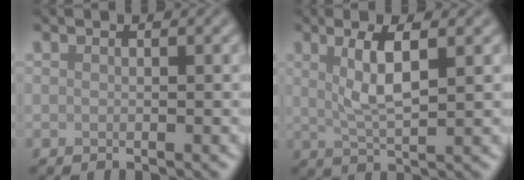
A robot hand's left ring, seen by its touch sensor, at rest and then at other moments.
{"total": 4.2, "force": [1.3, 1.0, 3.9], "torque": [-0.077, -0.002, 0.026]}